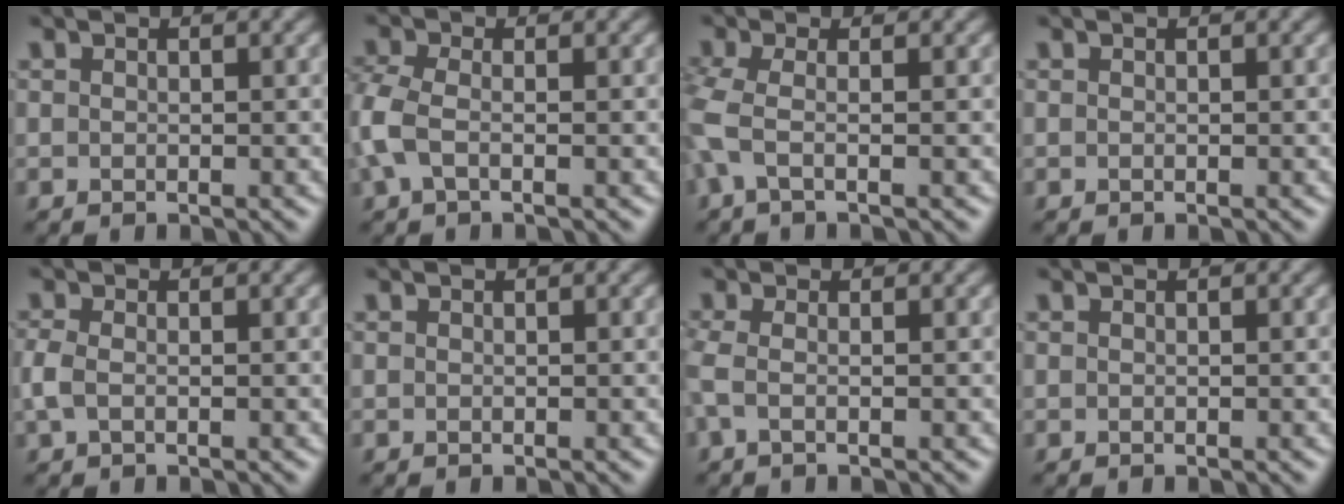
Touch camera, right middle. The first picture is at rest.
{"total": 2.8, "force": [-0.4, 1.5, 2.3], "torque": [-0.067, 0.005, -0.019]}
{"total": 2.7, "force": [-0.5, 0.8, 2.5], "torque": [-0.069, -0.005, -0.019]}
{"total": 0.0}
{"total": 1.7, "force": [-0.2, 1.0, 1.3], "torque": [-0.039, 0.002, -0.008]}
{"total": 0.0}
{"total": 1.6, "force": [-0.2, 0.5, 1.5], "torque": [-0.039, -0.005, -0.014]}
{"total": 0.0}